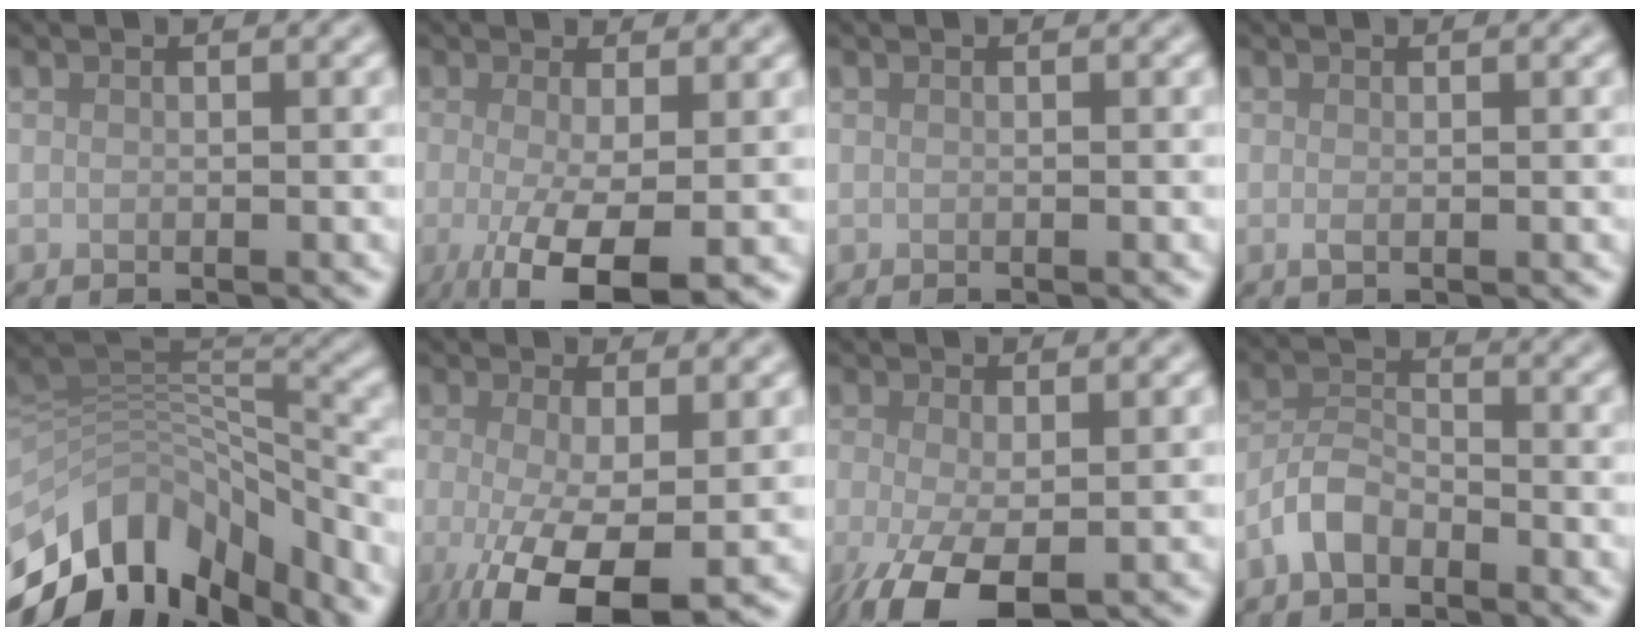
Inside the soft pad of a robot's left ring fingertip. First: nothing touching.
{"total": 6.8, "force": [-1.9, 1.9, 6.3], "torque": [-0.116, -0.016, -0.028]}
{"total": 0.0}
{"total": 0.6, "force": [0.0, 0.2, 0.6], "torque": [-0.014, -0.001, 0.000]}
{"total": 11.7, "force": [-7.4, 6.4, 6.4], "torque": [-0.135, 0.022, -0.137]}
{"total": 8.5, "force": [-2.9, 2.7, 7.6], "torque": [-0.142, -0.020, -0.042]}
{"total": 6.9, "force": [-2.5, 3.1, 5.6], "torque": [-0.127, -0.020, -0.041]}
{"total": 3.0, "force": [-2.0, 1.5, 1.6], "torque": [-0.030, 0.010, -0.051]}